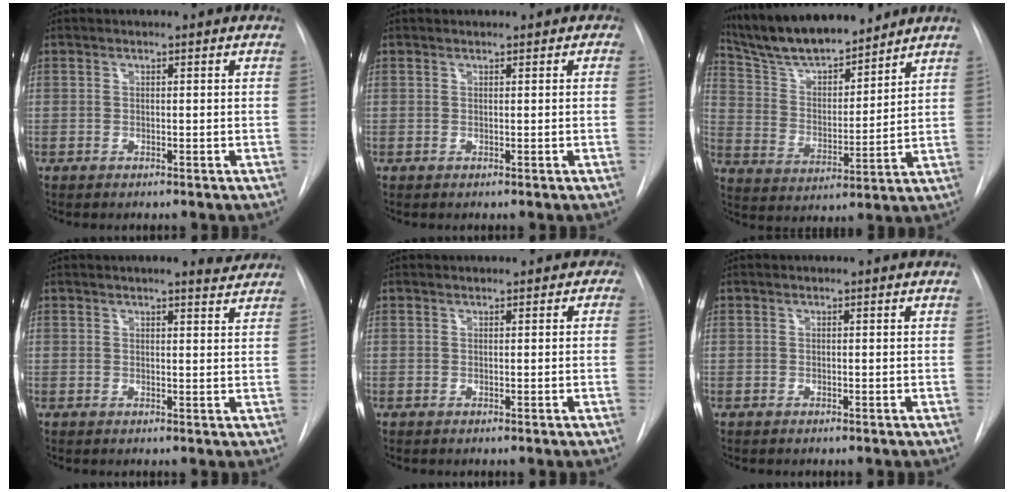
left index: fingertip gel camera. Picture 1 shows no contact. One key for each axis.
{"total": 1.5, "fx": 1.1, "fy": 0.9, "fz": 0.4, "tx": 0.000, "ty": 0.014, "tz": 0.013}
{"total": 15.1, "fx": 13.6, "fy": 2.7, "fz": 5.9, "tx": -0.108, "ty": 0.007, "tz": 0.245}
{"total": 5.1, "fx": 4.8, "fy": 0.8, "fz": 1.7, "tx": -0.025, "ty": 0.000, "tz": 0.048}
{"total": 1.8, "fx": 1.1, "fy": 1.3, "fz": 0.6, "tx": 0.004, "ty": 0.014, "tz": 0.013}
{"total": 0.0}